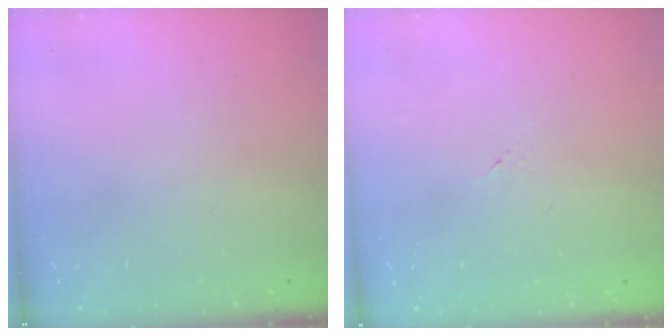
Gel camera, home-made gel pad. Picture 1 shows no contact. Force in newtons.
{"total": 1.2, "press": 1.1, "slide": 0.2}